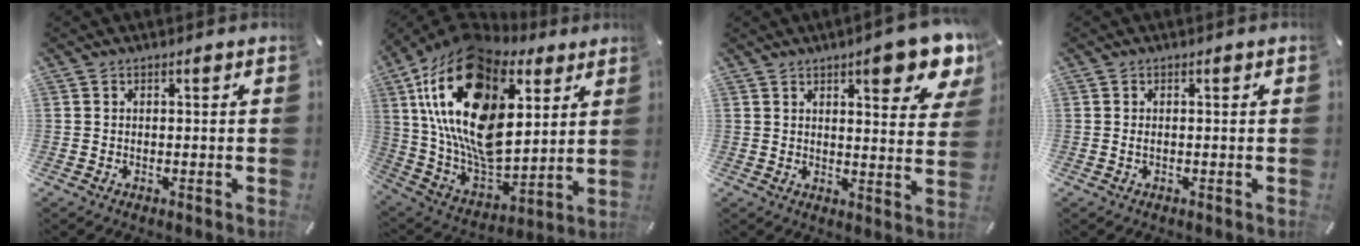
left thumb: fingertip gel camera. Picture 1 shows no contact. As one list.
[{"total": 25.9, "force": [8.9, 16.2, 18.1], "torque": [-0.392, -0.063, 0.156]}, {"total": 12.3, "force": [7.5, 3.2, 9.2], "torque": [-0.116, -0.045, 0.118]}, {"total": 0.7, "force": [-0.1, 0.4, 0.6], "torque": [-0.013, -0.001, -0.003]}]